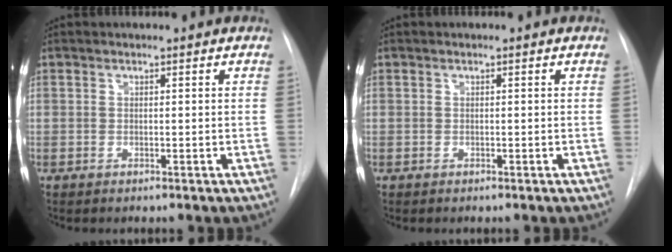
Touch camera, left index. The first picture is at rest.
{"total": 0.0}